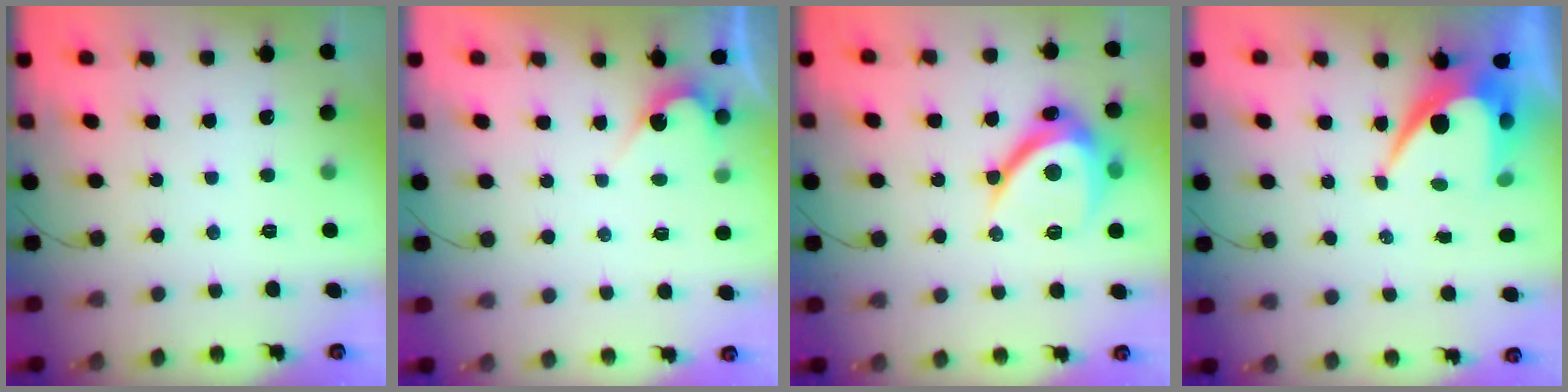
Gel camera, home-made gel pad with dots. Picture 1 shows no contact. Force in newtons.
{"total": 2.8, "press": 2.8, "slide": 0.2}
{"total": 11.8, "press": 11.8, "slide": 1.2}
{"total": 9.9, "press": 9.9, "slide": 0.8}